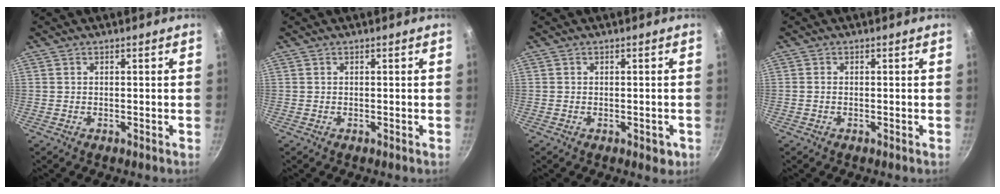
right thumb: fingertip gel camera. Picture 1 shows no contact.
{"total": 0.0}
{"total": 2.6, "force": [-1.0, 1.6, 1.8], "torque": [-0.014, 0.004, -0.011]}
{"total": 0.7, "force": [-0.2, 0.5, 0.4], "torque": [-0.008, 0.003, -0.004]}